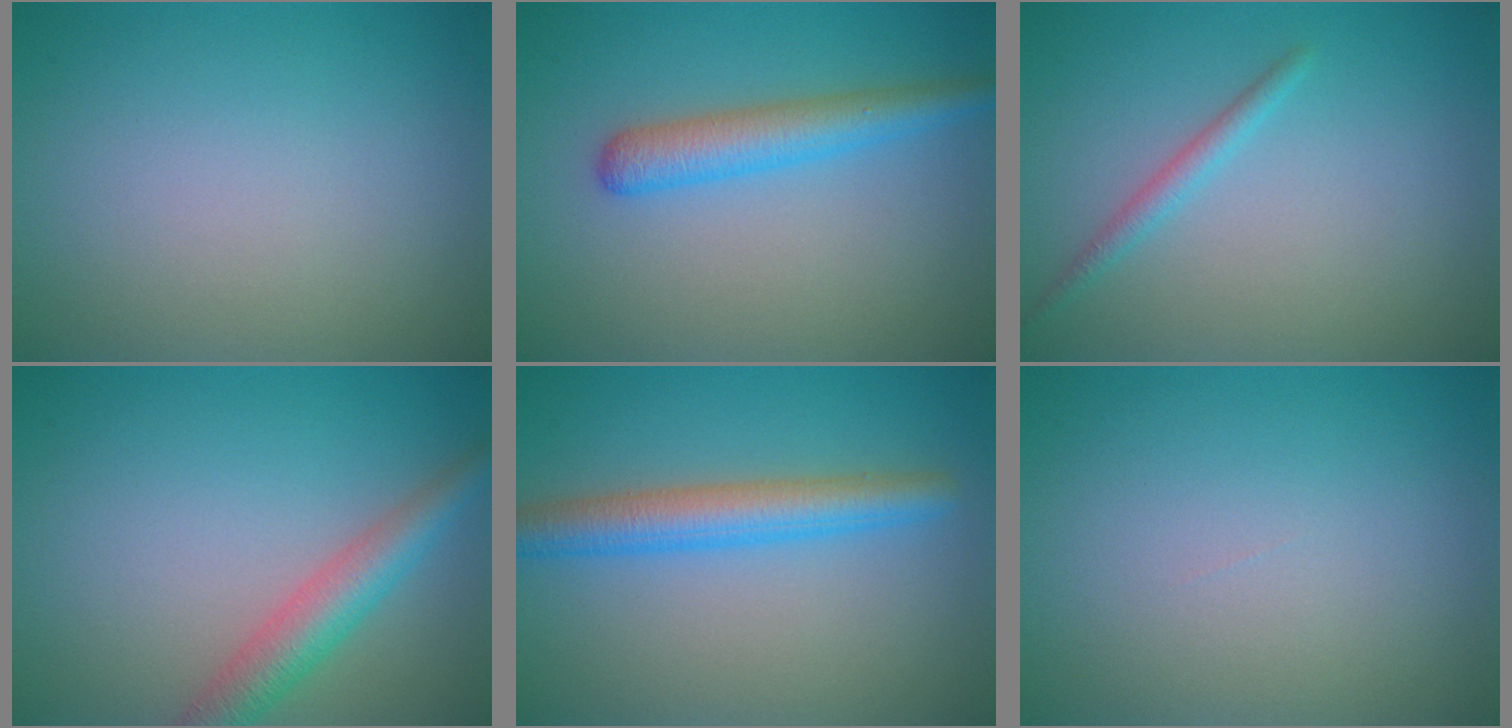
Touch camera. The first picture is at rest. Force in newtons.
{"total": 3.6, "press": 3.6, "slide": 0.1}
{"total": 1.4, "press": 1.4, "slide": 0.0}
{"total": 4.0, "press": 4.0, "slide": 0.1}
{"total": 4.3, "press": 4.3, "slide": 0.1}
{"total": 0.0}